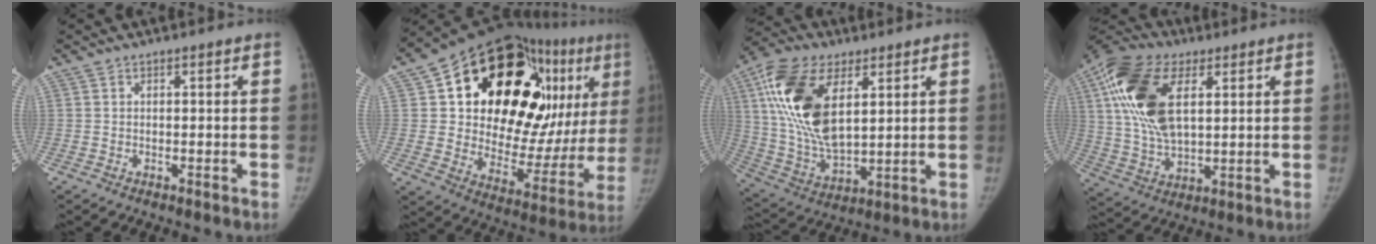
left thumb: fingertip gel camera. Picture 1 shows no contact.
{"total": 35.9, "force": [12.5, 18.4, 28.1], "torque": [-0.355, 0.009, 0.200]}
{"total": 20.6, "force": [6.6, 10.9, 16.2], "torque": [-0.311, -0.018, 0.125]}
{"total": 19.4, "force": [5.8, 10.5, 15.2], "torque": [-0.297, -0.003, 0.105]}